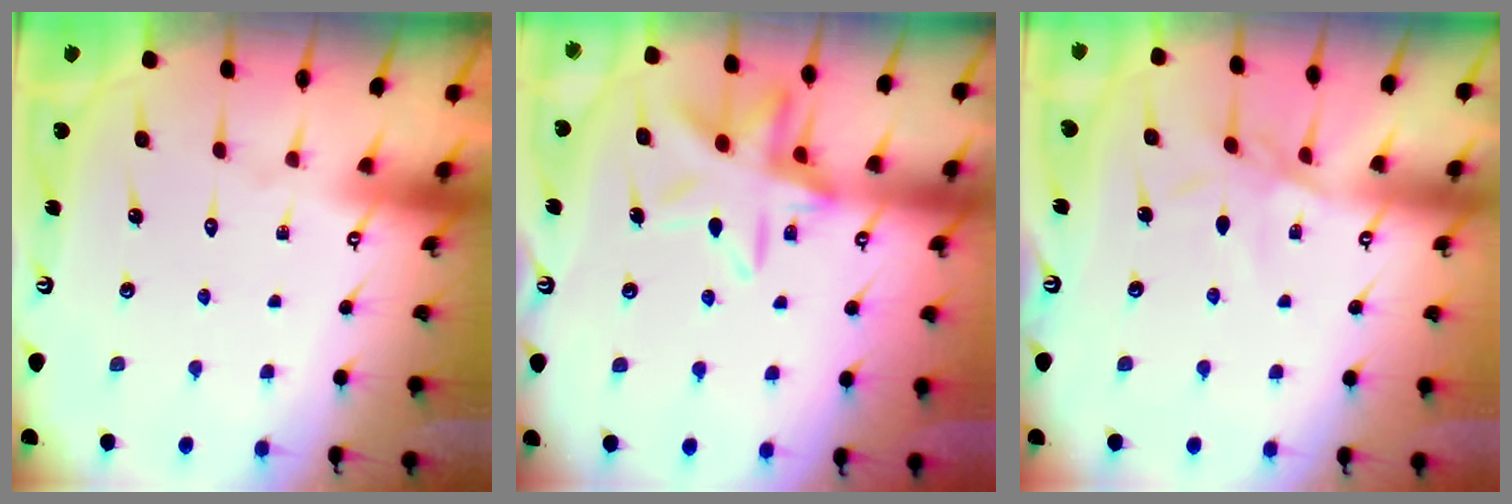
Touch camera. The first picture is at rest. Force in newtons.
{"total": 13.3, "press": 13.3, "slide": 1.2}
{"total": 5.2, "press": 5.2, "slide": 0.6}